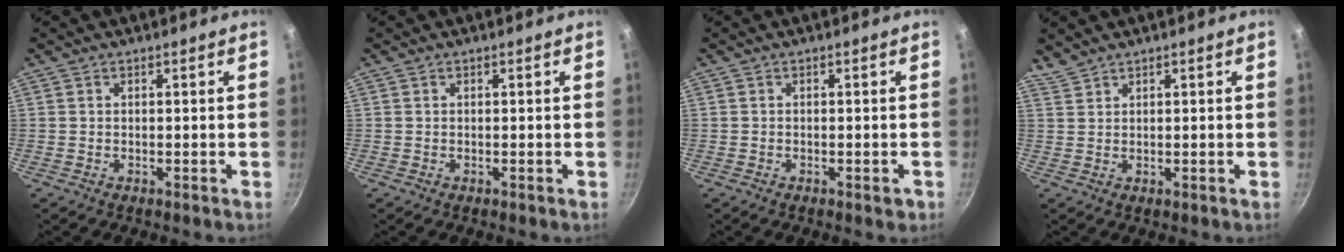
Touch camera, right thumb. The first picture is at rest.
{"total": 0.0}
{"total": 1.4, "force": [-0.7, 0.7, 1.0], "torque": [-0.016, 0.004, -0.008]}
{"total": 1.8, "force": [1.8, 0.3, 0.2], "torque": [-0.004, 0.003, 0.041]}